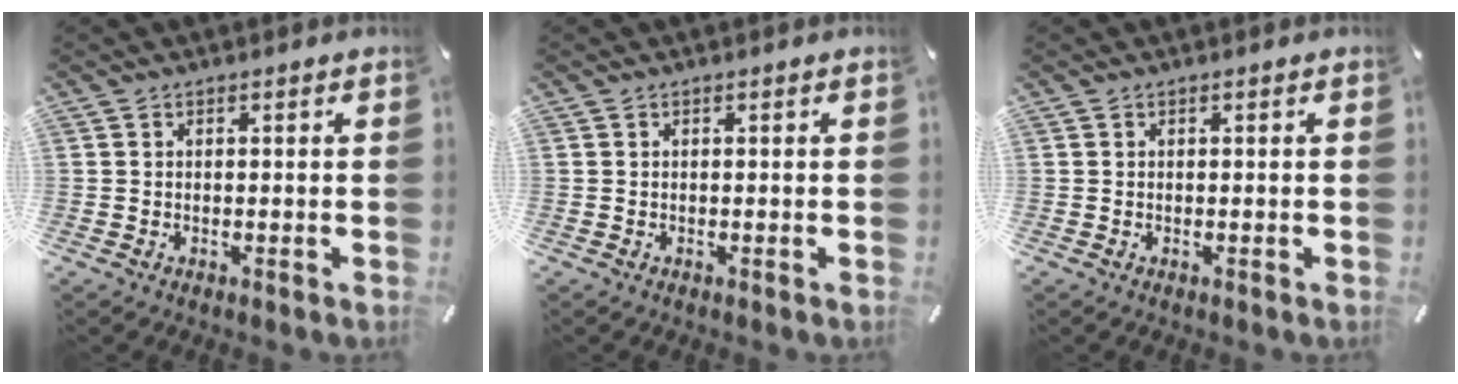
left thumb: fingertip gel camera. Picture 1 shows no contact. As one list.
[{"total": 0.0}, {"total": 0.0}]